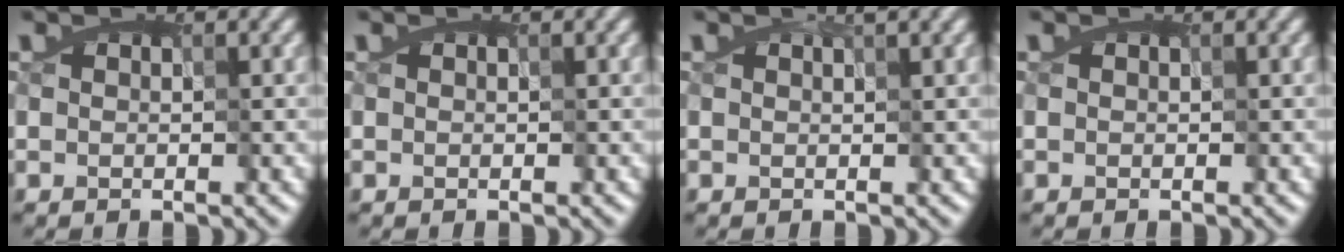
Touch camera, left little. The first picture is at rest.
{"total": 0.0}
{"total": 1.1, "force": [0.8, -0.1, 0.8], "torque": [-0.014, 0.010, 0.002]}
{"total": 0.0}